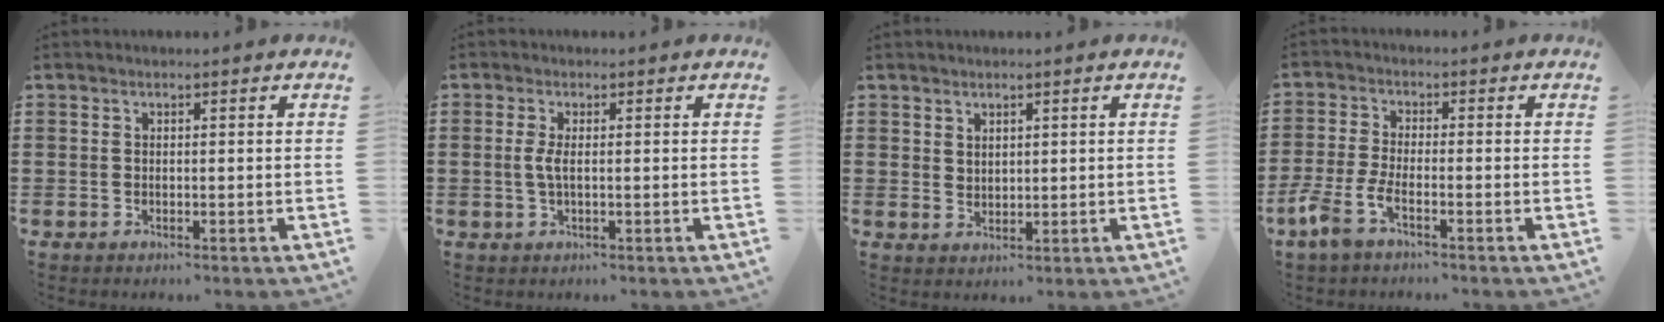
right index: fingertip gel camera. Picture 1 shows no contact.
{"total": 2.2, "force": [-0.1, 0.5, 2.2], "torque": [-0.058, -0.007, -0.008]}
{"total": 1.9, "force": [1.7, 1.0, 0.2], "torque": [-0.007, 0.004, 0.033]}
{"total": 4.8, "force": [-2.9, 1.1, 3.7], "torque": [-0.104, -0.017, -0.062]}